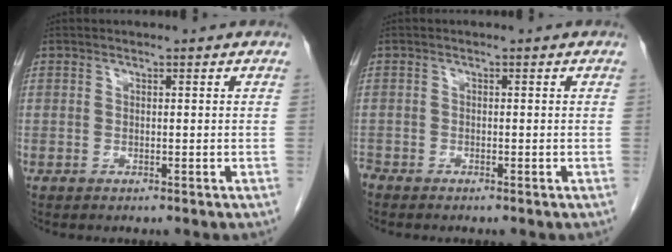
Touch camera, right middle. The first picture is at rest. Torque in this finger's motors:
{"motor_torque": [0.12, -0.09, -0.02, -0.01]}